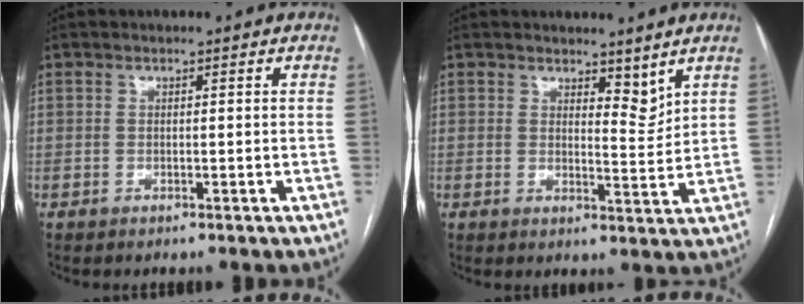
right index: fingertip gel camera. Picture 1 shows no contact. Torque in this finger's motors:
{"motor_torque": [-0.07, 0.06, 0.01, 0.00]}